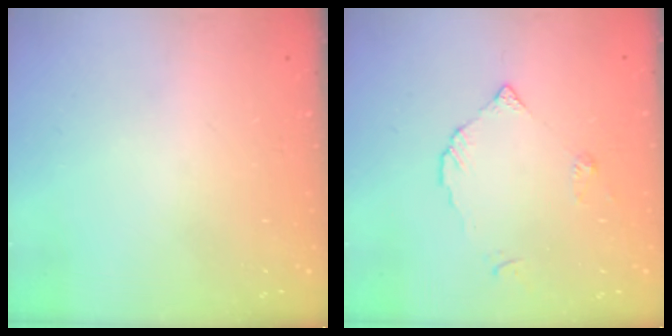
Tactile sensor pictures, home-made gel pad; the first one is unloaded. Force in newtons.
{"total": 3.9, "press": 3.9, "slide": 0.3}